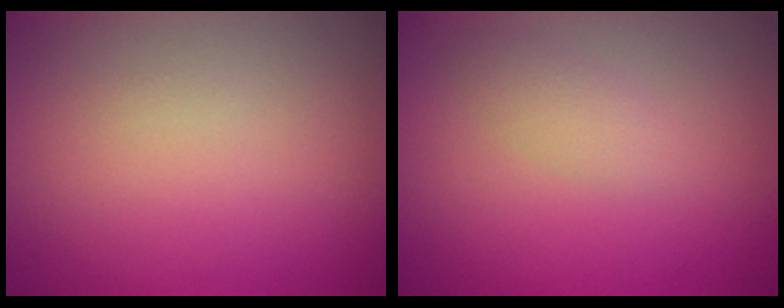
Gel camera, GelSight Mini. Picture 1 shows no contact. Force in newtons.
{"total": 1.4, "press": 1.4, "slide": 0.1}